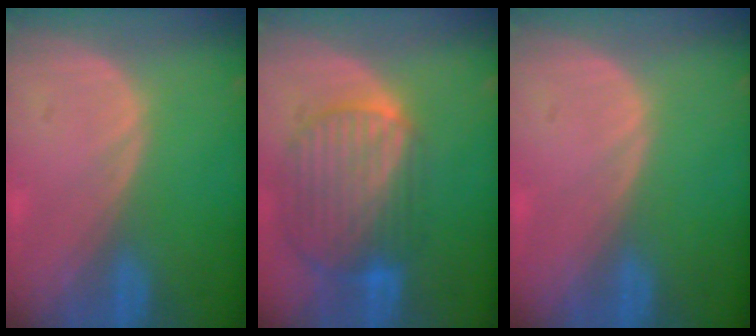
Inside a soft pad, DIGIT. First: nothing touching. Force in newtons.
{"total": 10.3, "press": 8.6, "slide": 5.6}
{"total": 0.0}